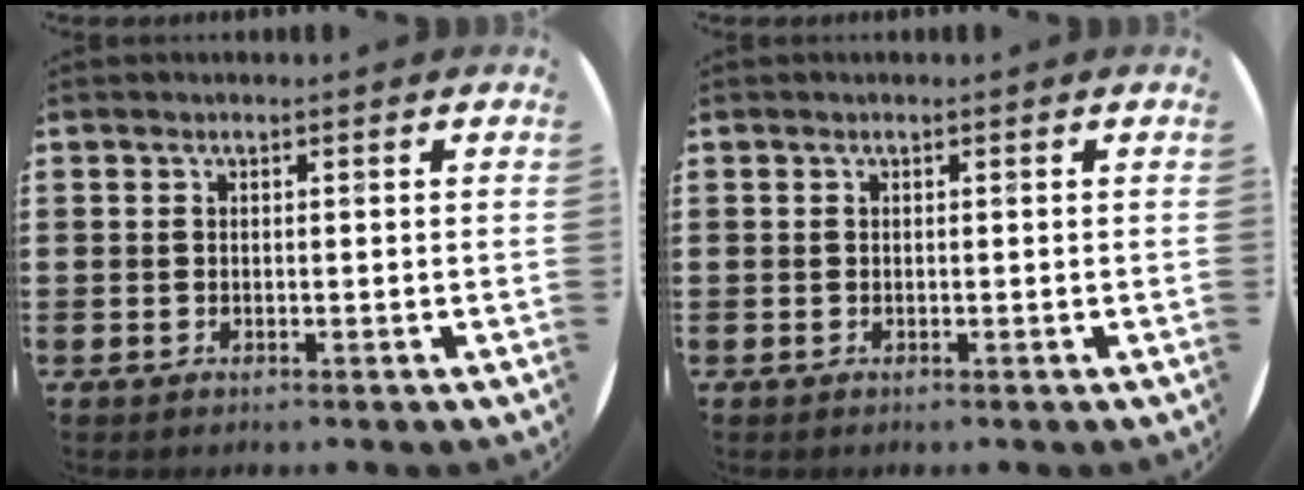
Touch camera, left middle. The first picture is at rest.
{"total": 0.0}